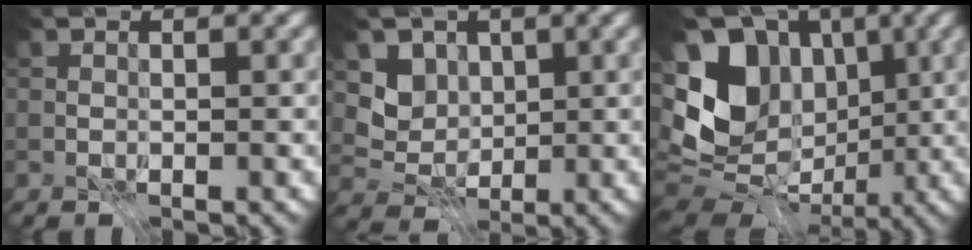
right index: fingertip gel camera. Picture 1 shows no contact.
{"total": 3.3, "force": [0.6, 2.8, 1.5], "torque": [-0.029, -0.009, 0.001]}
{"total": 11.9, "force": [0.0, 9.0, 7.9], "torque": [-0.144, -0.002, -0.011]}